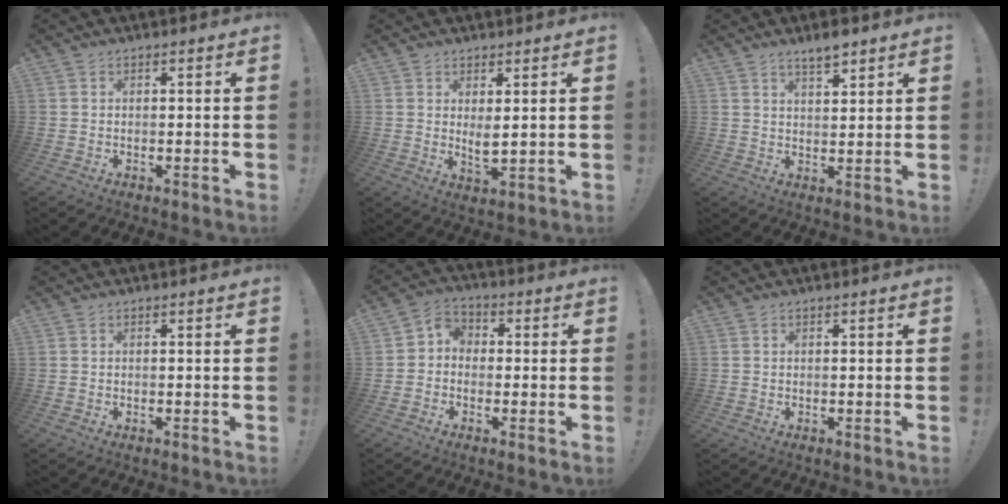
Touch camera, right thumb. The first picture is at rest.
{"total": 4.1, "force": [2.1, 1.4, 3.2], "torque": [-0.040, -0.023, 0.037]}
{"total": 5.4, "force": [4.3, 1.4, 3.0], "torque": [-0.050, -0.023, 0.077]}
{"total": 0.0}
{"total": 4.9, "force": [-1.6, 4.1, 2.1], "torque": [-0.042, 0.027, -0.025]}
{"total": 0.0}